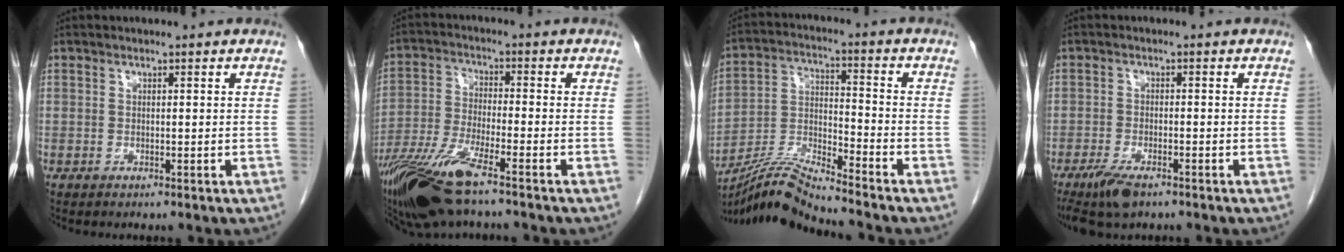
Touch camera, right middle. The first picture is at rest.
{"total": 12.1, "force": [-8.5, 1.7, 8.4], "torque": [-0.166, -0.027, -0.157]}
{"total": 9.4, "force": [-8.8, -1.3, 3.0], "torque": [-0.065, -0.003, -0.167]}
{"total": 5.6, "force": [-3.9, 1.5, 3.7], "torque": [-0.072, -0.011, -0.068]}